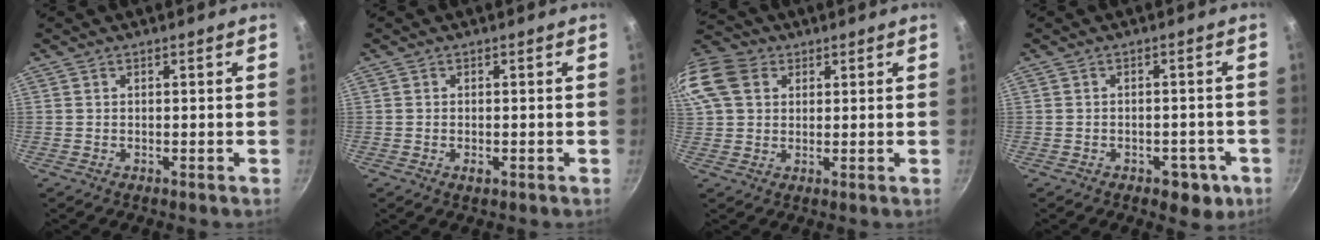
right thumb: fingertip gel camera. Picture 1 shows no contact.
{"total": 1.3, "force": [-0.5, 0.7, 1.0], "torque": [-0.017, -0.001, -0.008]}
{"total": 15.7, "force": [5.2, 12.2, 8.3], "torque": [-0.187, 0.027, 0.089]}
{"total": 5.8, "force": [-2.6, 3.6, 3.7], "torque": [-0.022, 0.018, -0.019]}